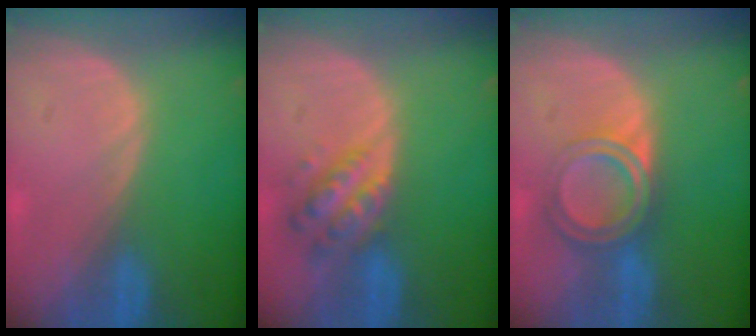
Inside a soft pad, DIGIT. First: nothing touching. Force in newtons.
{"total": 6.2, "press": 5.6, "slide": 2.6}
{"total": 6.4, "press": 5.4, "slide": 3.3}